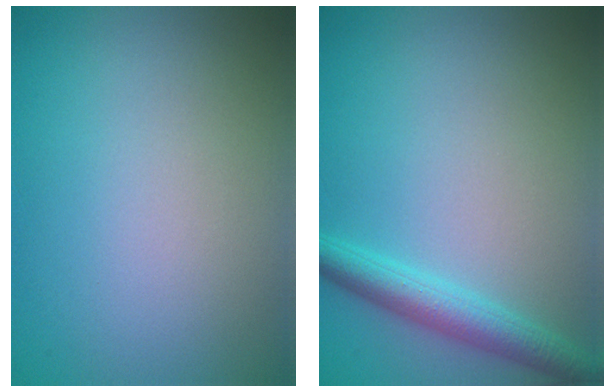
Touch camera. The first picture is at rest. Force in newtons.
{"total": 3.4, "press": 3.4, "slide": 0.1}